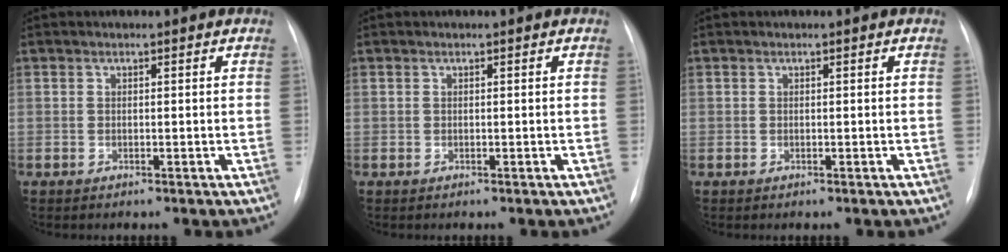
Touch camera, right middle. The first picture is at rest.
{"total": 0.0}
{"total": 0.0}